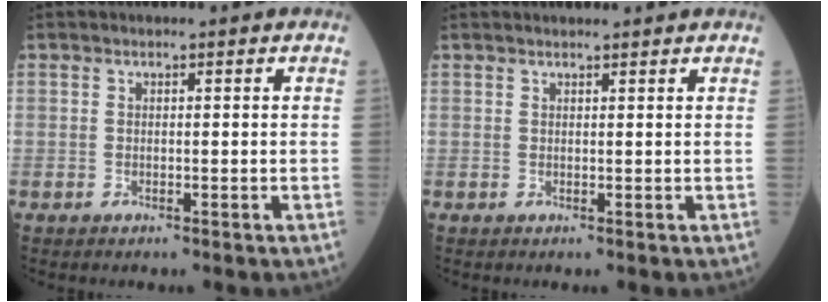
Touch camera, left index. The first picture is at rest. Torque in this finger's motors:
{"motor_torque": [1.07, -1.07, 0.13, 0.04]}